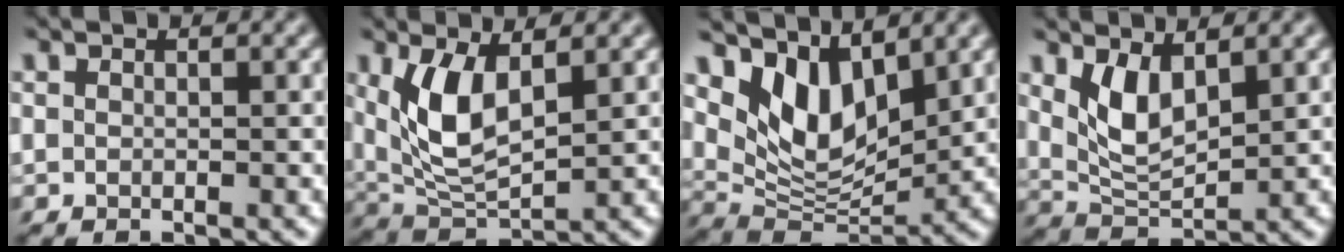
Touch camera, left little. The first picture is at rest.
{"total": 5.7, "force": [1.3, 1.9, 5.2], "torque": [-0.116, -0.005, 0.022]}
{"total": 7.2, "force": [3.7, 3.2, 5.3], "torque": [-0.103, -0.006, 0.061]}
{"total": 4.1, "force": [1.6, 1.3, 3.6], "torque": [-0.072, -0.006, 0.030]}